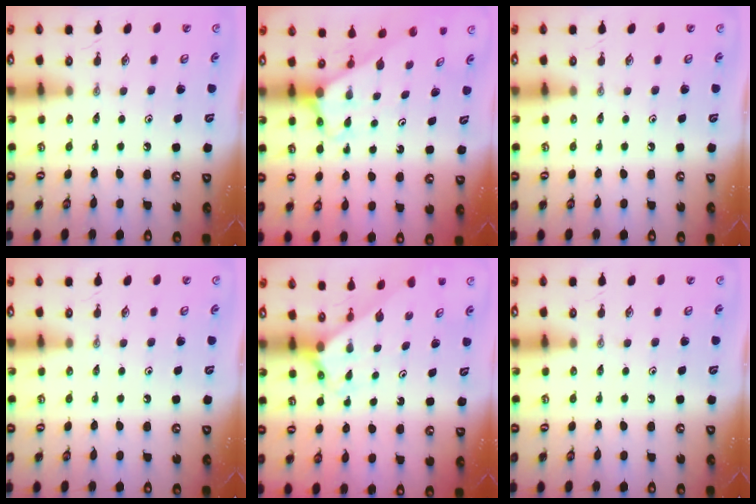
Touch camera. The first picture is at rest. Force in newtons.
{"total": 2.7, "press": 2.7, "slide": 0.2}
{"total": 0.0}
{"total": 0.0}
{"total": 1.9, "press": 1.9, "slide": 0.1}
{"total": 0.0}